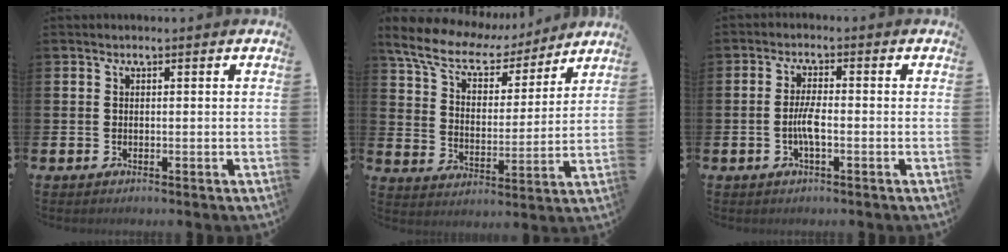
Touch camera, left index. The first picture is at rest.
{"total": 9.0, "force": [7.5, 3.5, 3.3], "torque": [-0.100, -0.046, 0.131]}
{"total": 3.0, "force": [-0.8, 0.7, 2.8], "torque": [-0.065, 0.003, -0.016]}